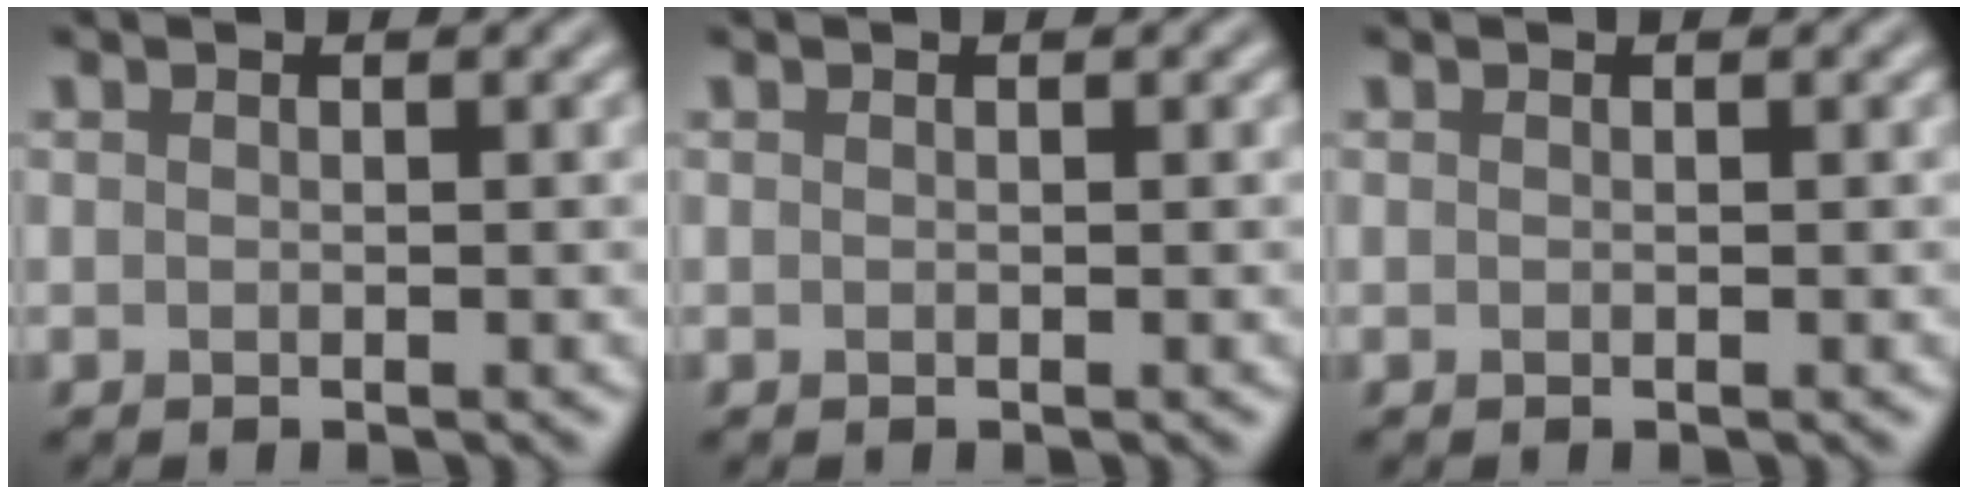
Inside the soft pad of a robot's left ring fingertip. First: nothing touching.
{"total": 0.0}
{"total": 0.0}